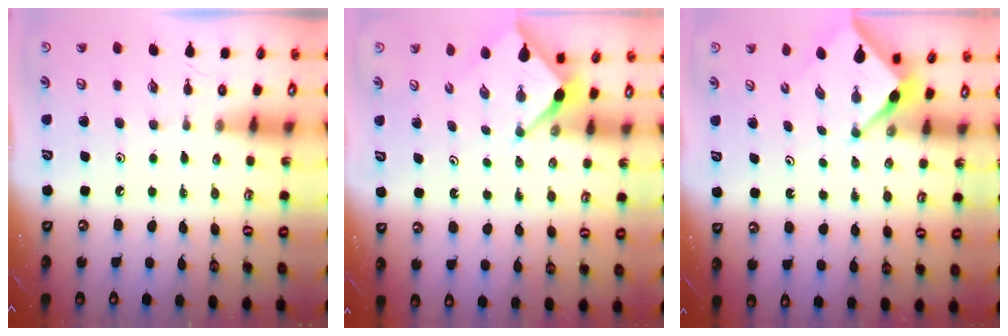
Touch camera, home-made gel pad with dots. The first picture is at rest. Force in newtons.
{"total": 2.5, "press": 2.4, "slide": 0.3}
{"total": 3.1, "press": 3.1, "slide": 0.3}